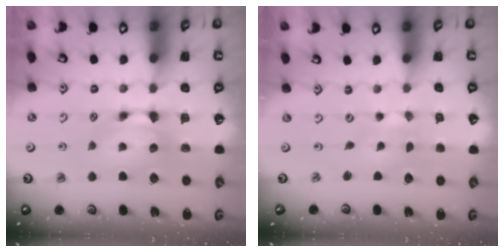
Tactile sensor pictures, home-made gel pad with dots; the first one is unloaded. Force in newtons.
{"total": 5.4, "press": 5.3, "slide": 0.7}